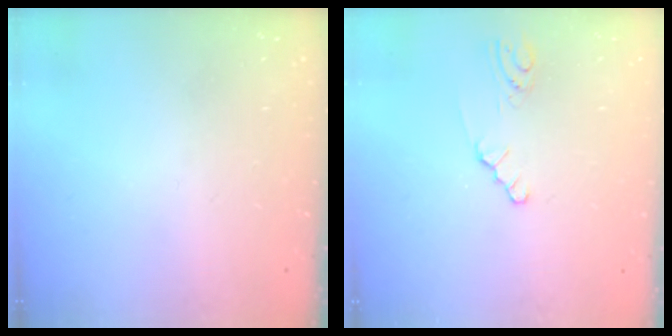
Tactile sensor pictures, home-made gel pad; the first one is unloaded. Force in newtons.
{"total": 1.4, "press": 1.4, "slide": 0.2}